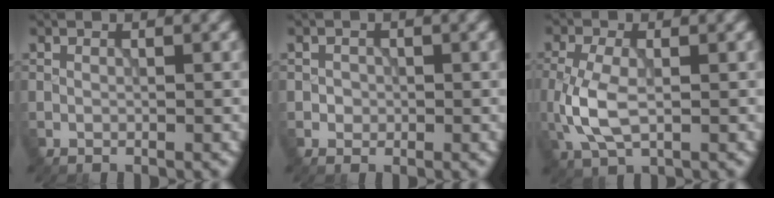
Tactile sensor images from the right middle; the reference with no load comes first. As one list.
[{"total": 0.9, "force": [0.0, 0.9, 0.2], "torque": [0.003, -0.003, 0.000]}, {"total": 4.6, "force": [-0.6, 2.4, 3.9], "torque": [-0.102, -0.006, -0.012]}]